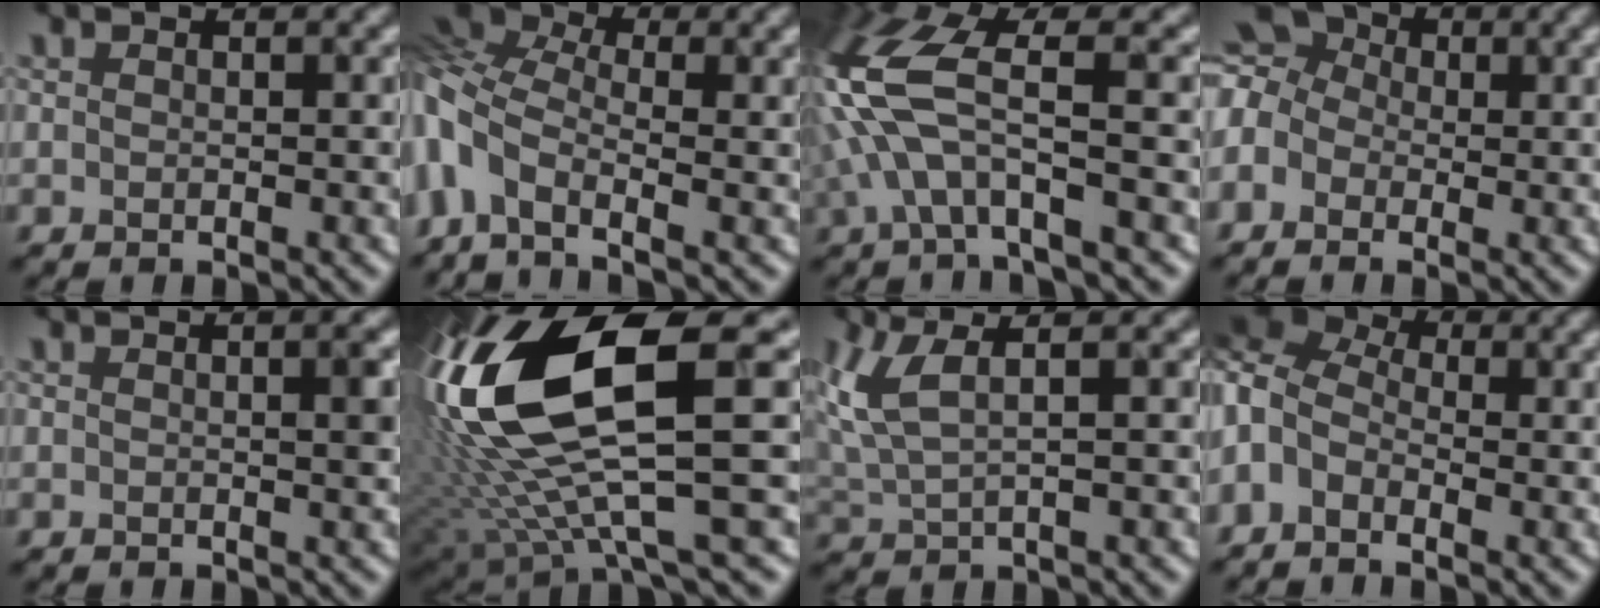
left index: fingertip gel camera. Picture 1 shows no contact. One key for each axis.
{"total": 7.0, "fx": -2.0, "fy": 4.0, "fz": 5.4, "tx": -0.134, "ty": -0.004, "tz": -0.062}
{"total": 8.2, "fx": -0.4, "fy": 2.8, "fz": 7.7, "tx": -0.194, "ty": 0.007, "tz": -0.021}
{"total": 7.6, "fx": 0.5, "fy": 6.3, "fz": 4.2, "tx": -0.096, "ty": 0.029, "tz": -0.045}
{"total": 1.6, "fx": 0.3, "fy": 0.3, "fz": 1.6, "tx": -0.021, "ty": 0.001, "tz": 0.001}
{"total": 16.4, "fx": 3.2, "fy": 5.3, "fz": 15.2, "tx": -0.323, "ty": -0.021, "tz": 0.076}
{"total": 4.3, "fx": 1.6, "fy": 1.4, "fz": 3.7, "tx": -0.102, "ty": -0.001, "tz": 0.039}
{"total": 6.4, "fx": 0.1, "fy": 4.7, "fz": 4.4, "tx": -0.107, "ty": 0.018, "tz": -0.012}